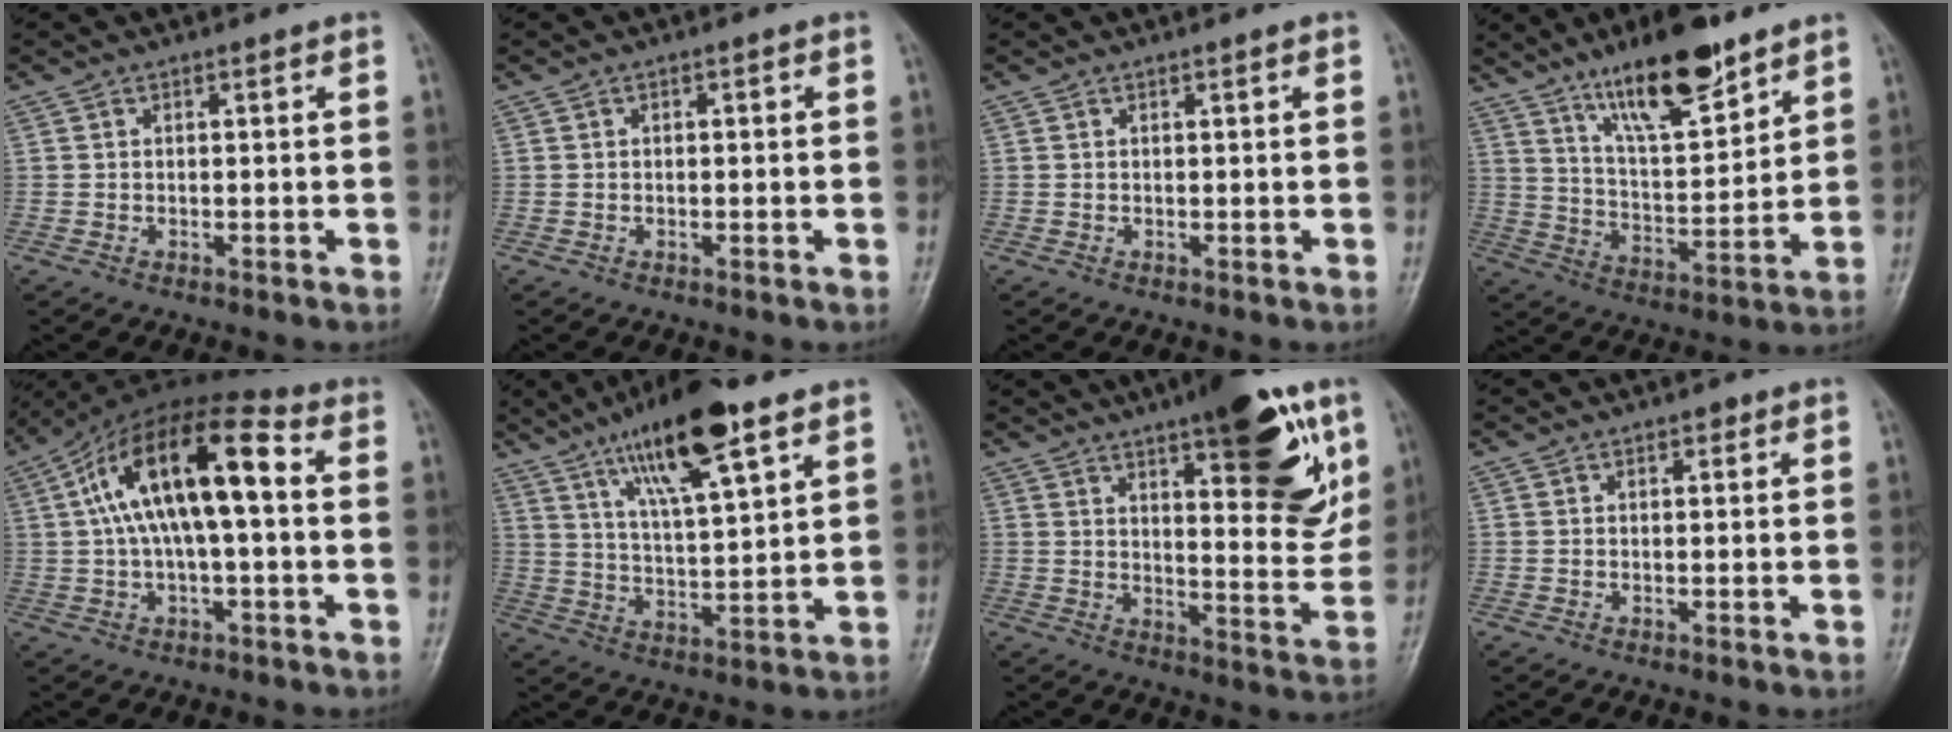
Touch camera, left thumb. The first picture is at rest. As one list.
[{"total": 0.6, "force": [0.1, 0.3, 0.6], "torque": [-0.006, 0.002, 0.001]}, {"total": 0.6, "force": [0.3, 0.1, 0.5], "torque": [-0.008, 0.001, 0.003]}, {"total": 15.8, "force": [10.7, 4.6, 10.7], "torque": [-0.155, -0.063, 0.191]}, {"total": 16.4, "force": [2.2, 6.2, 15.0], "torque": [-0.269, 0.043, 0.031]}, {"total": 16.4, "force": [9.6, 3.9, 12.8], "torque": [-0.206, -0.032, 0.170]}, {"total": 19.1, "force": [9.4, 6.0, 15.5], "torque": [-0.171, -0.045, 0.133]}, {"total": 1.1, "force": [0.6, 0.6, 0.7], "torque": [-0.005, 0.000, 0.005]}]